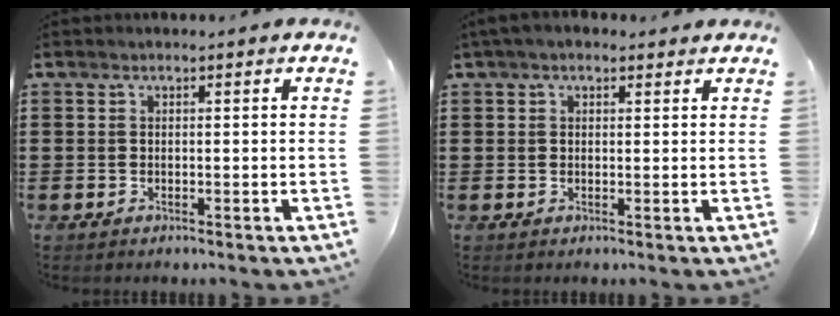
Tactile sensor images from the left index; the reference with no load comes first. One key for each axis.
{"total": 2.3, "fx": 1.5, "fy": 1.1, "fz": 1.3, "tx": -0.030, "ty": 0.009, "tz": 0.028}